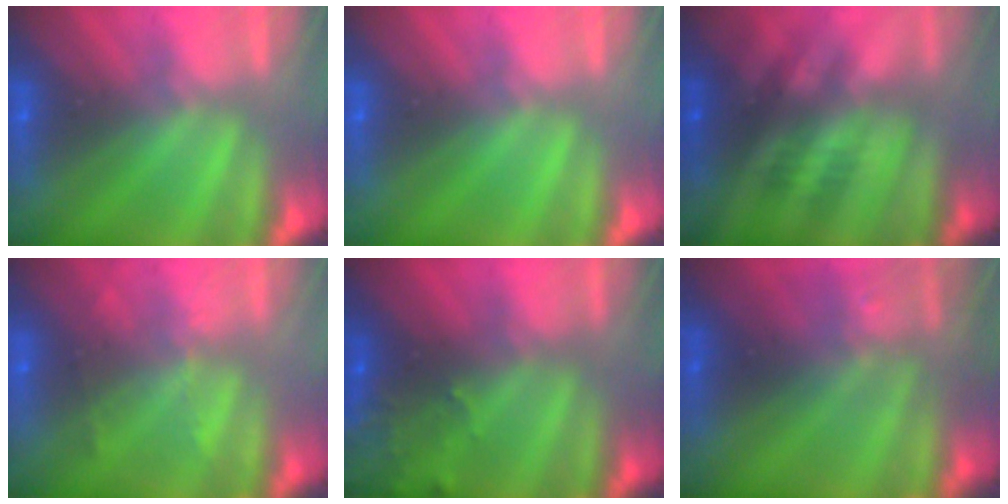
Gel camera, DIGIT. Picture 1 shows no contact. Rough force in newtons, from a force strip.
{"total": 0.0}
{"total": 2.4}
{"total": 2.3}
{"total": 7.0}
{"total": 3.0}